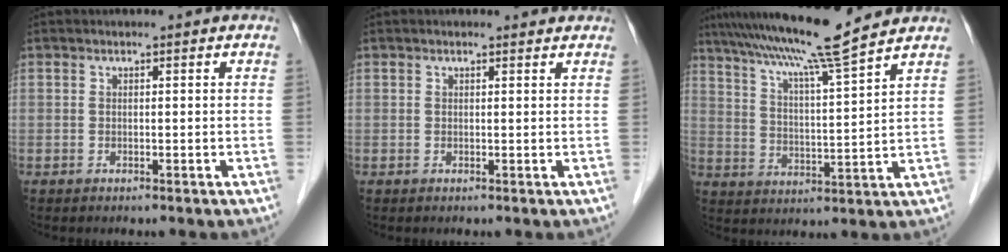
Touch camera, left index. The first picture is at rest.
{"total": 2.2, "force": [2.1, 0.4, 0.5], "torque": [-0.015, 0.010, 0.021]}
{"total": 12.9, "force": [10.9, -1.7, 6.6], "torque": [-0.119, 0.008, 0.178]}